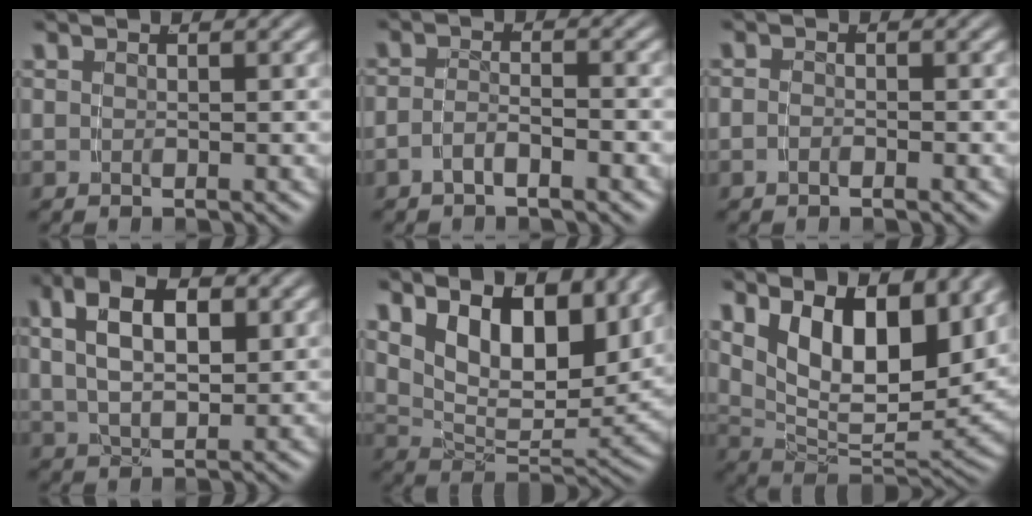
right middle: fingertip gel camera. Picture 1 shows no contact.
{"total": 2.2, "force": [-1.9, 0.4, 1.0], "torque": [-0.015, -0.004, -0.035]}
{"total": 1.0, "force": [-0.9, 0.1, 0.3], "torque": [-0.011, -0.006, -0.016]}
{"total": 8.2, "force": [2.7, 4.9, 6.0], "torque": [-0.095, 0.013, 0.040]}
{"total": 11.4, "force": [3.9, 6.6, 8.4], "torque": [-0.128, -0.001, 0.060]}
{"total": 13.2, "force": [3.6, 7.7, 10.1], "torque": [-0.165, -0.007, 0.059]}